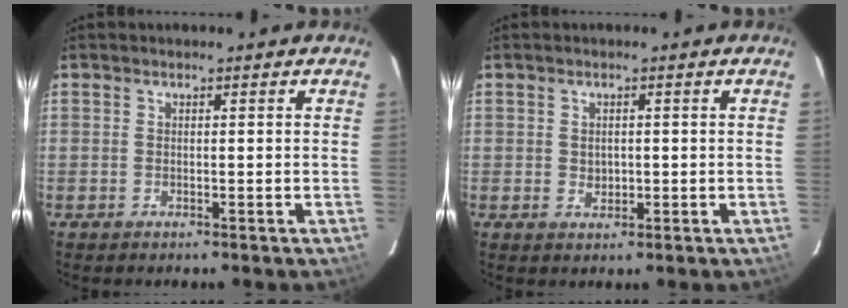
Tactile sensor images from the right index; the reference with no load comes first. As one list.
[{"total": 2.1, "force": [0.0, 1.7, 1.2], "torque": [-0.017, 0.003, 0.003]}]